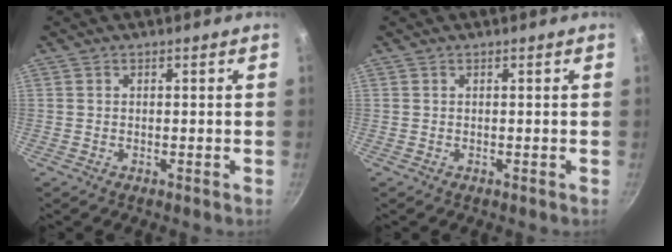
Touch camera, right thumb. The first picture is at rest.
{"total": 0.0}